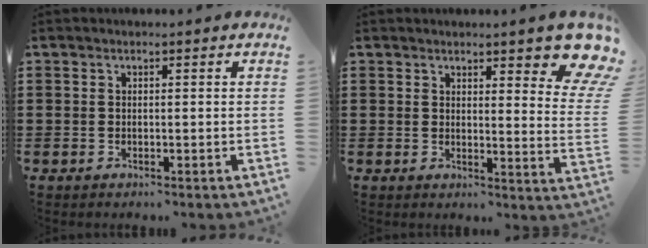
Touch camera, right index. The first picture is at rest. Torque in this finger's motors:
{"motor_torque": [0.57, 0.38, 0.35, 0.09]}